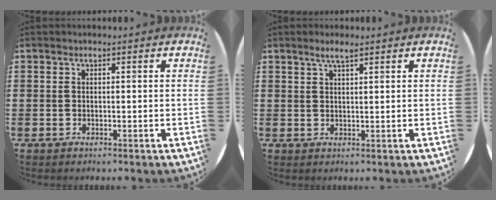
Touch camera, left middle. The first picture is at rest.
{"total": 2.4, "force": [1.8, 0.3, 1.6], "torque": [-0.034, 0.003, 0.033]}